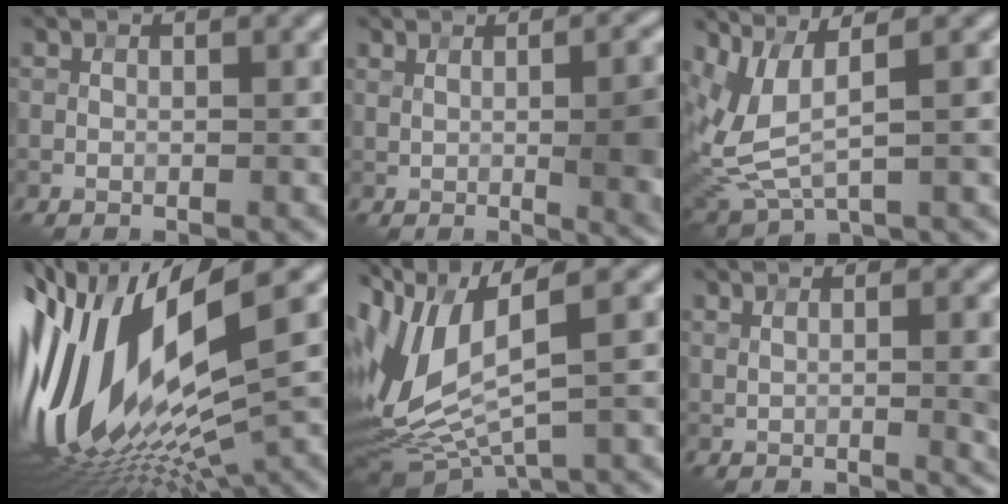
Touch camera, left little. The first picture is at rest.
{"total": 9.6, "force": [0.8, 3.5, 8.9], "torque": [-0.076, 0.019, 0.013]}
{"total": 5.5, "force": [1.9, 2.0, 4.7], "torque": [-0.124, -0.008, 0.049]}
{"total": 18.4, "force": [0.4, 6.6, 17.2], "torque": [-0.342, -0.023, 0.013]}
{"total": 9.3, "force": [1.1, 4.0, 8.3], "torque": [-0.202, -0.014, 0.030]}
{"total": 5.9, "force": [1.3, 2.4, 5.2], "torque": [-0.038, 0.015, 0.018]}